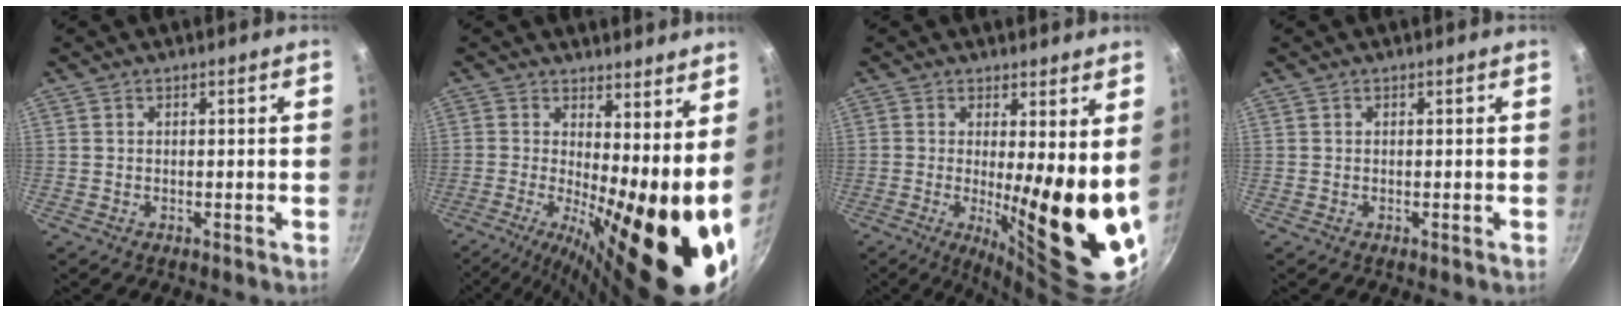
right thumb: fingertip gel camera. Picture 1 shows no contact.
{"total": 18.4, "force": [-0.9, 5.7, 17.4], "torque": [-0.245, -0.028, -0.012]}
{"total": 17.0, "force": [0.6, 4.5, 16.4], "torque": [-0.200, -0.045, 0.018]}
{"total": 0.0}